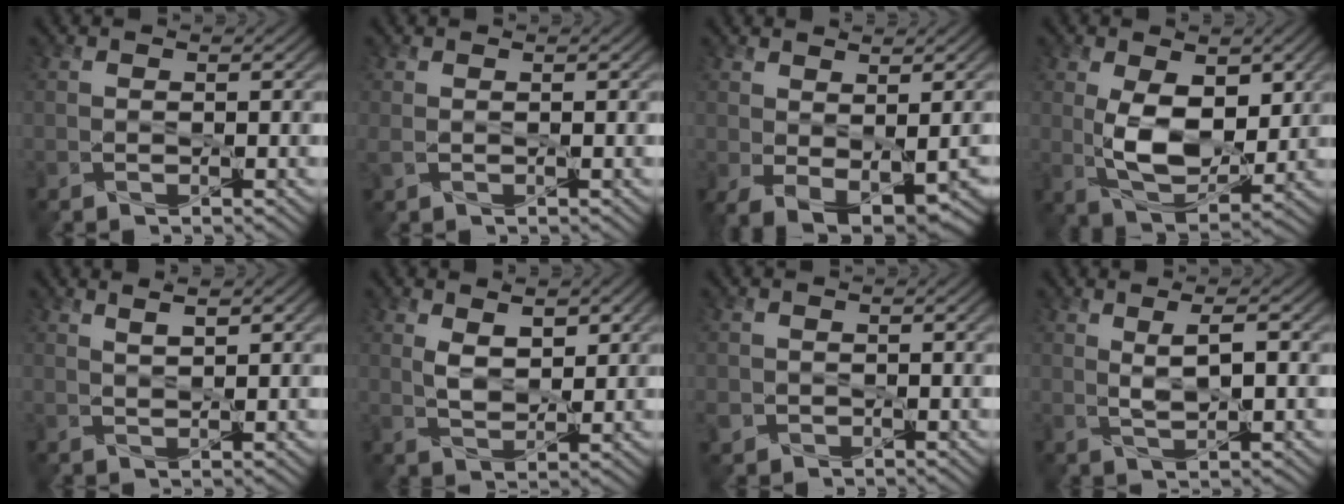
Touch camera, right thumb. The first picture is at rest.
{"total": 1.0, "force": [0.1, 0.6, 0.8], "torque": [-0.024, 0.002, 0.003]}
{"total": 6.0, "force": [-0.6, 3.2, 5.0], "torque": [-0.100, -0.027, 0.011]}
{"total": 8.9, "force": [1.1, 5.2, 7.2], "torque": [-0.140, -0.007, 0.022]}
{"total": 2.3, "force": [1.5, 0.4, 1.6], "torque": [-0.023, -0.005, 0.031]}
{"total": 4.1, "force": [1.7, 2.1, 3.0], "torque": [-0.064, -0.005, 0.035]}
{"total": 1.8, "force": [-0.7, 1.6, 0.3], "torque": [-0.009, -0.009, -0.017]}
{"total": 3.0, "force": [0.8, 0.8, 2.8], "torque": [-0.053, -0.003, 0.019]}